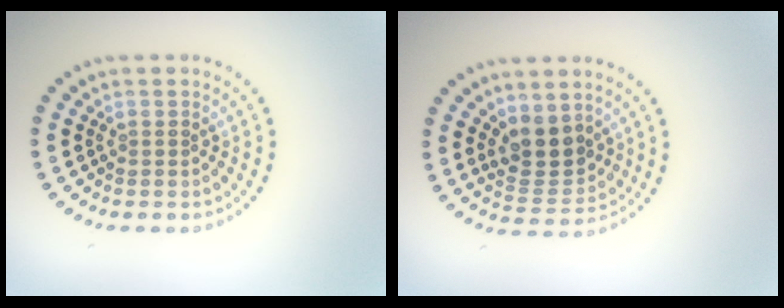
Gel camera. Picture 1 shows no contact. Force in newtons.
{"total": 3.6, "press": 3.3, "slide": 1.5}